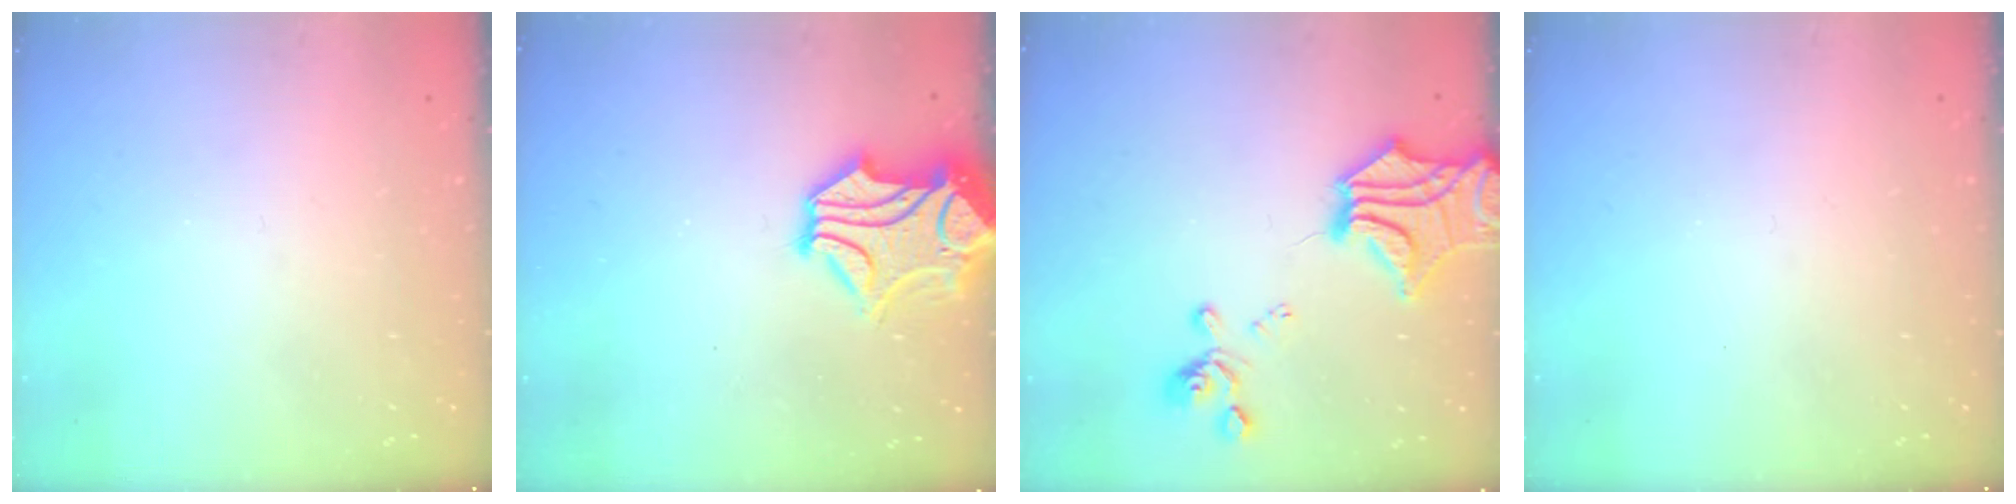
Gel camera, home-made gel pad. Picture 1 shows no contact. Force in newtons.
{"total": 2.0, "press": 1.6, "slide": 1.1}
{"total": 11.3, "press": 10.4, "slide": 4.4}
{"total": 0.0}